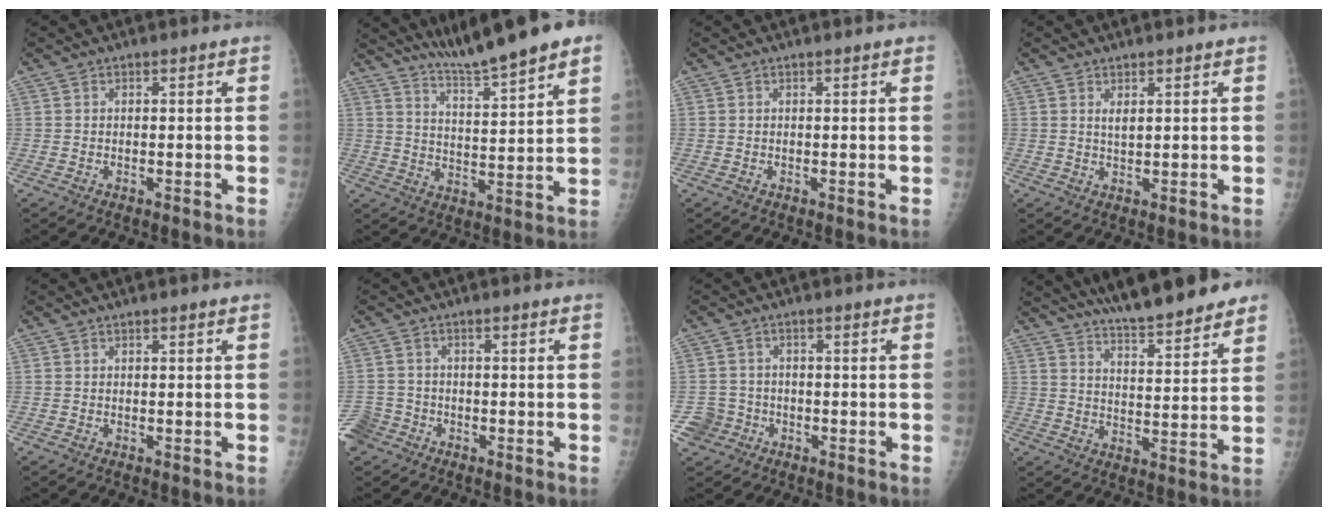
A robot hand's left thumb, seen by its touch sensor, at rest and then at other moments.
{"total": 13.0, "force": [10.4, 0.7, 7.8], "torque": [-0.113, -0.051, 0.170]}
{"total": 1.0, "force": [0.8, 0.1, 0.6], "torque": [-0.006, 0.005, 0.010]}
{"total": 1.8, "force": [1.0, 0.6, 1.4], "torque": [-0.023, -0.010, 0.020]}
{"total": 0.0}
{"total": 4.8, "force": [-3.0, 3.7, 0.6], "torque": [-0.009, 0.016, -0.059]}
{"total": 4.1, "force": [-1.7, 3.7, 0.0], "torque": [0.020, 0.016, -0.032]}
{"total": 17.5, "force": [14.6, 3.3, 9.1], "torque": [-0.113, -0.063, 0.211]}